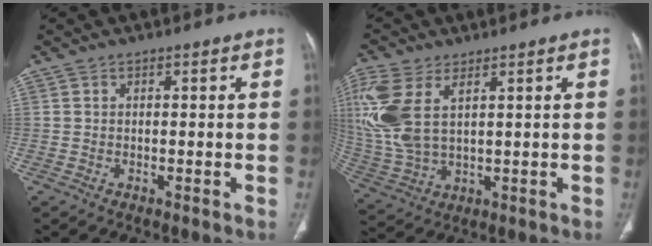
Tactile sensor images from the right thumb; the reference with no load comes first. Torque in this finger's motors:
{"motor_torque": [0.27, 0.37, 0.67, 0.69, 0.49]}